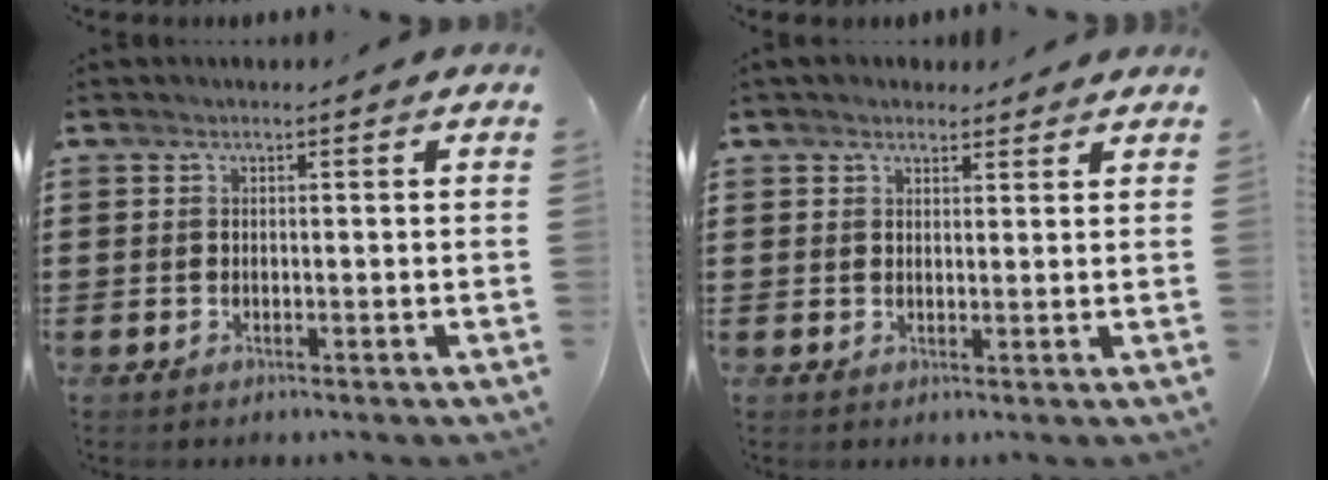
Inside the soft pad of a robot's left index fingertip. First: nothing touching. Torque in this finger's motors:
{"motor_torque": [2.14, 0.00, 0.45, 0.09]}